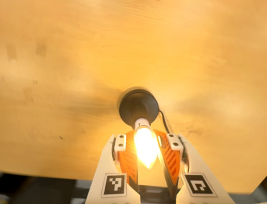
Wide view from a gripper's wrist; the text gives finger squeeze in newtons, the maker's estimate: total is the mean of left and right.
{"total": 15.4, "left": 15.2, "right": 15.6}